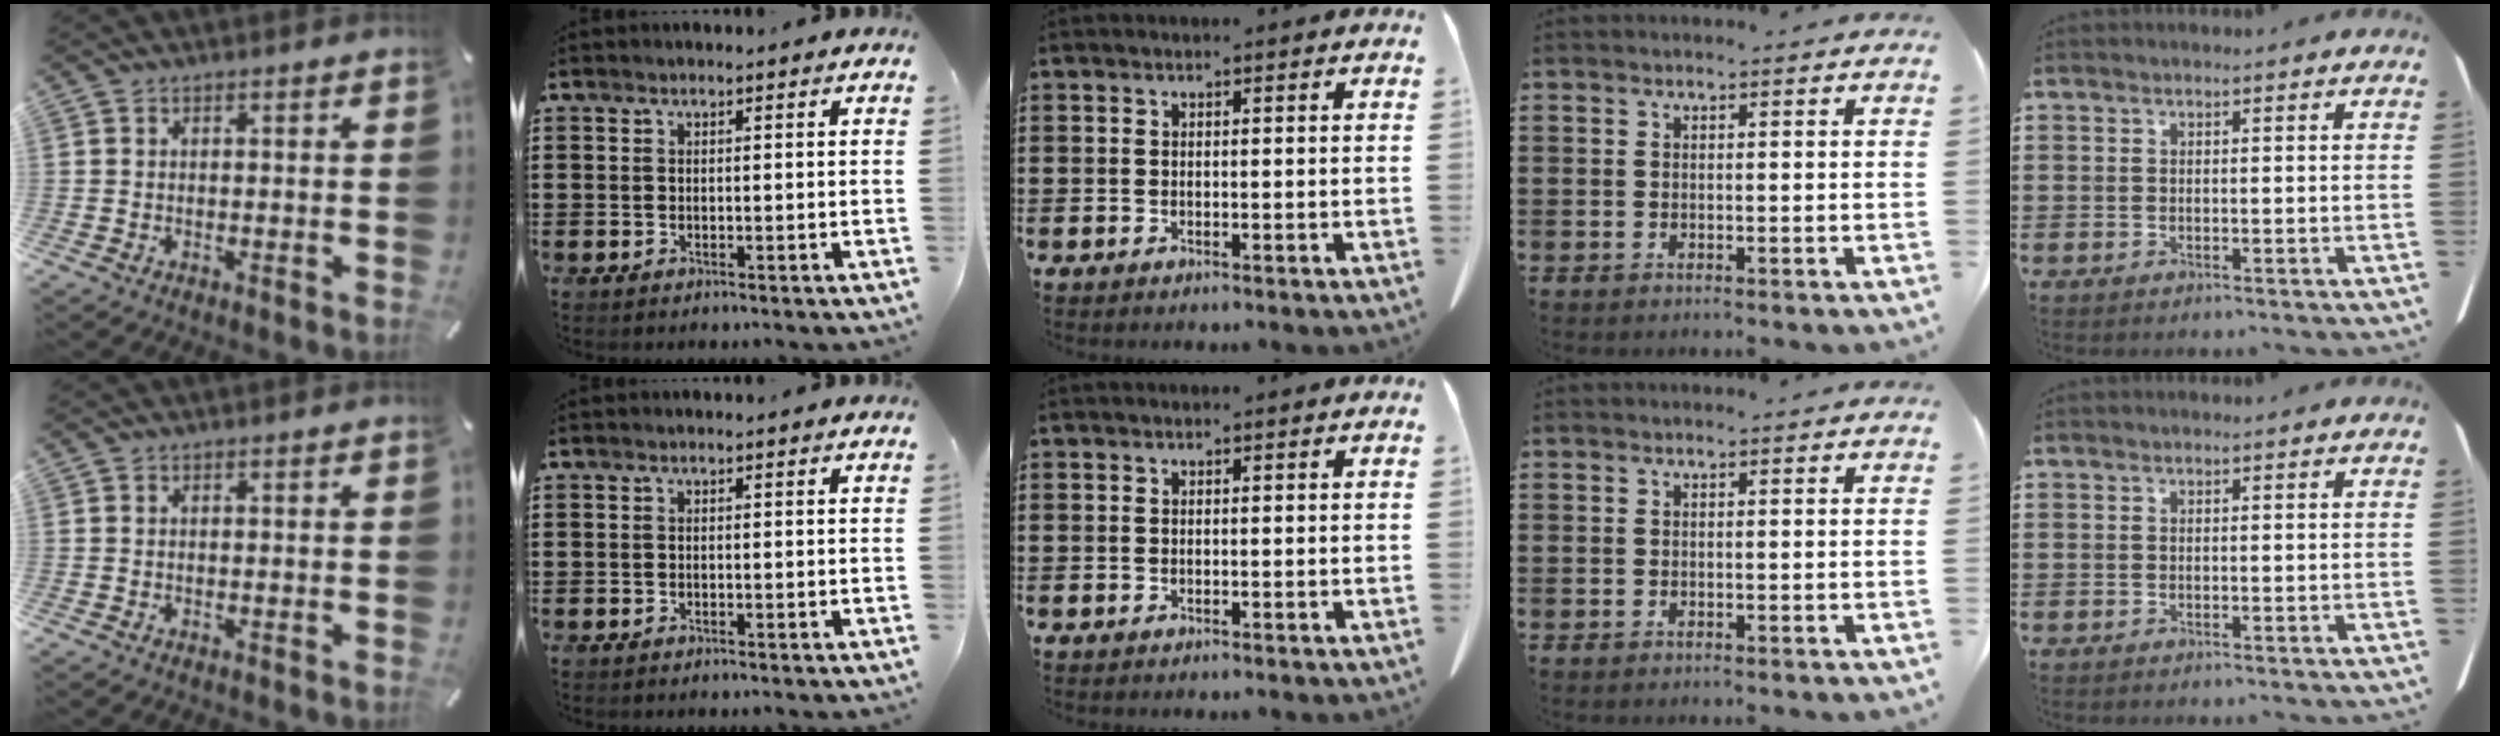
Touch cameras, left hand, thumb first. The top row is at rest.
{}